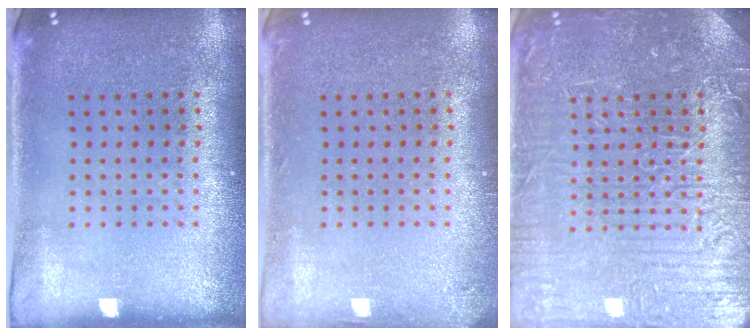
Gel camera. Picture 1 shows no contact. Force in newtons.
{"total": 0.9, "press": 0.9, "slide": 0.1}
{"total": 7.8, "press": 7.7, "slide": 1.0}